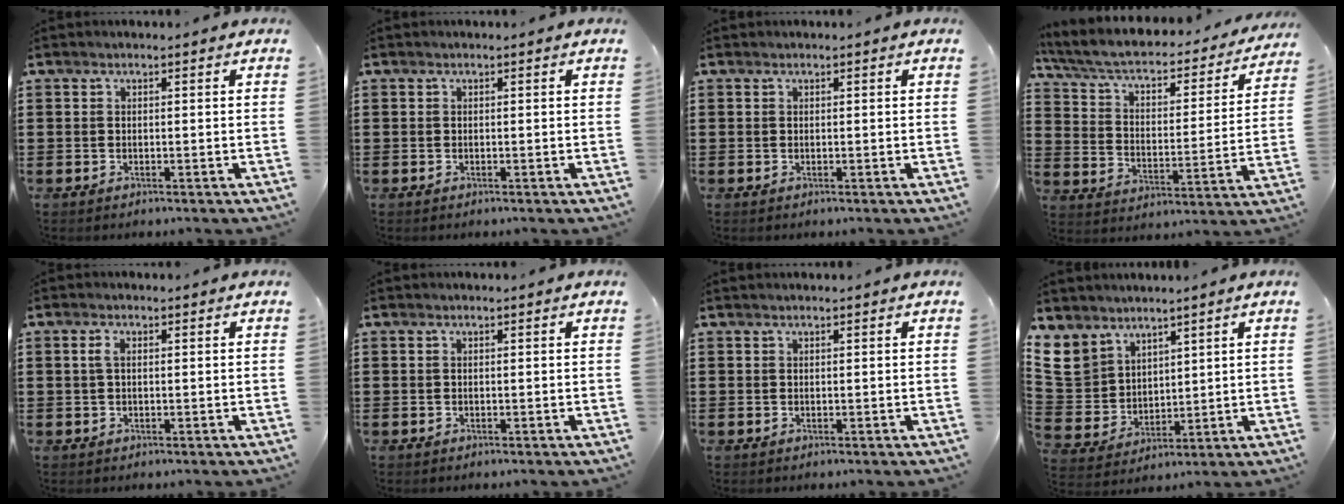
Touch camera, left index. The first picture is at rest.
{"total": 0.0}
{"total": 0.0}
{"total": 5.0, "force": [3.8, 1.6, 2.8], "torque": [-0.072, -0.033, 0.060]}
{"total": 1.8, "force": [0.4, 0.8, 1.5], "torque": [-0.033, 0.006, 0.005]}
{"total": 0.0}
{"total": 0.0}
{"total": 7.4, "force": [5.1, 5.3, 1.1], "torque": [-0.068, -0.022, 0.101]}